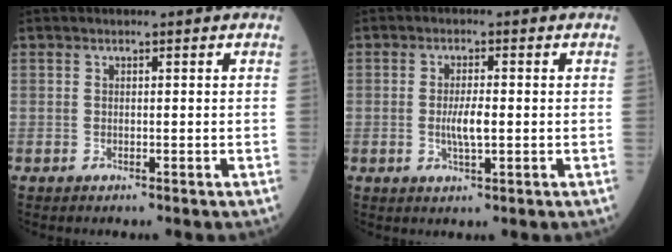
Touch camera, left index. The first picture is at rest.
{"total": 3.5, "force": [-0.5, 0.7, 3.4], "torque": [-0.068, -0.006, -0.010]}